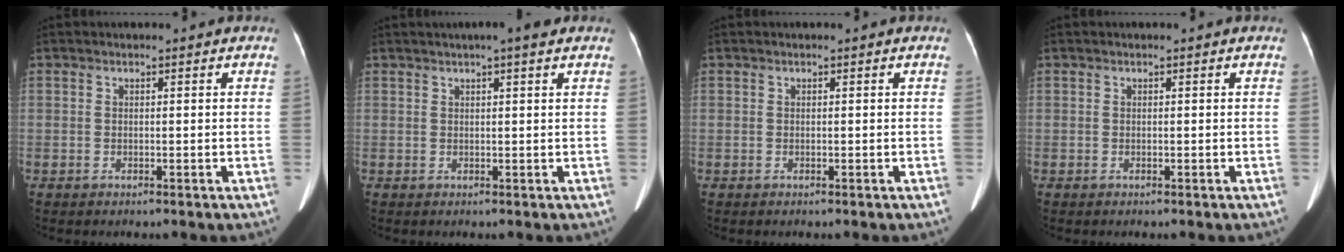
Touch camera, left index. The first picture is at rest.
{"total": 3.6, "force": [2.6, 0.1, 2.6], "torque": [-0.034, 0.017, 0.036]}
{"total": 0.0}
{"total": 0.0}